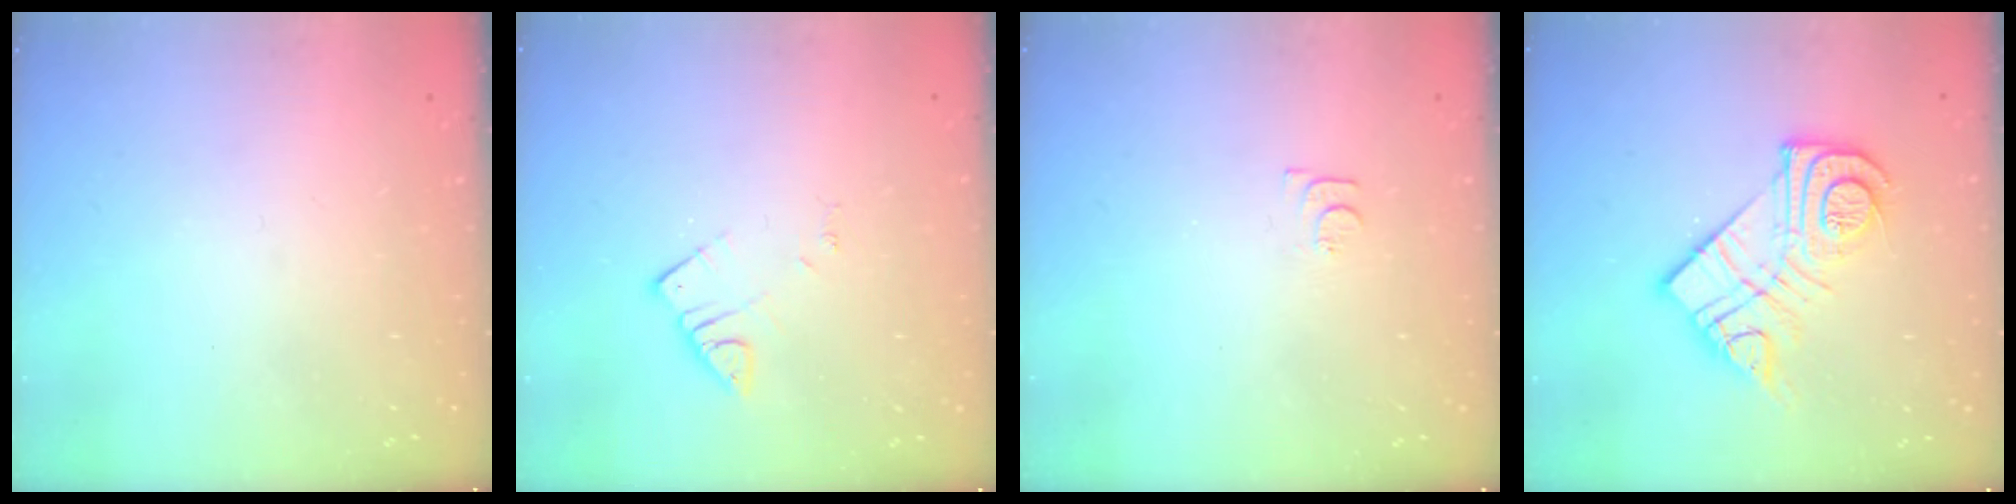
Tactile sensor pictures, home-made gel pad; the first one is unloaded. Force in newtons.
{"total": 3.4, "press": 3.4, "slide": 0.5}
{"total": 3.4, "press": 3.4, "slide": 0.5}
{"total": 15.8, "press": 15.7, "slide": 1.0}